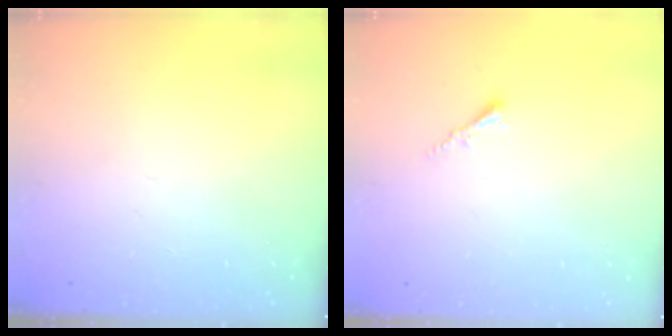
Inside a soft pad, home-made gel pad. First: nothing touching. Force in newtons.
{"total": 1.8, "press": 1.7, "slide": 0.5}